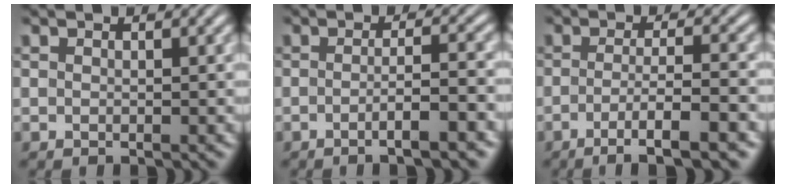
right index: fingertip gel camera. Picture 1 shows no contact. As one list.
[{"total": 3.1, "force": [-1.8, -0.3, 2.4], "torque": [-0.038, -0.005, -0.032]}, {"total": 6.1, "force": [-4.1, 0.6, 4.4], "torque": [-0.069, -0.021, -0.055]}]